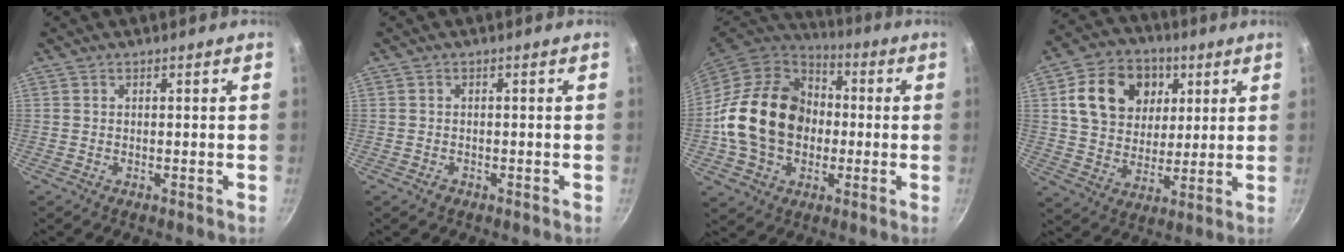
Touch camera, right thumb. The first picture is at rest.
{"total": 1.0, "force": [-0.6, 0.7, 0.3], "torque": [-0.006, 0.004, -0.007]}
{"total": 21.6, "force": [-0.9, 16.9, 13.3], "torque": [-0.209, 0.039, -0.017]}
{"total": 16.4, "force": [5.1, 12.9, 8.7], "torque": [-0.125, 0.000, 0.085]}